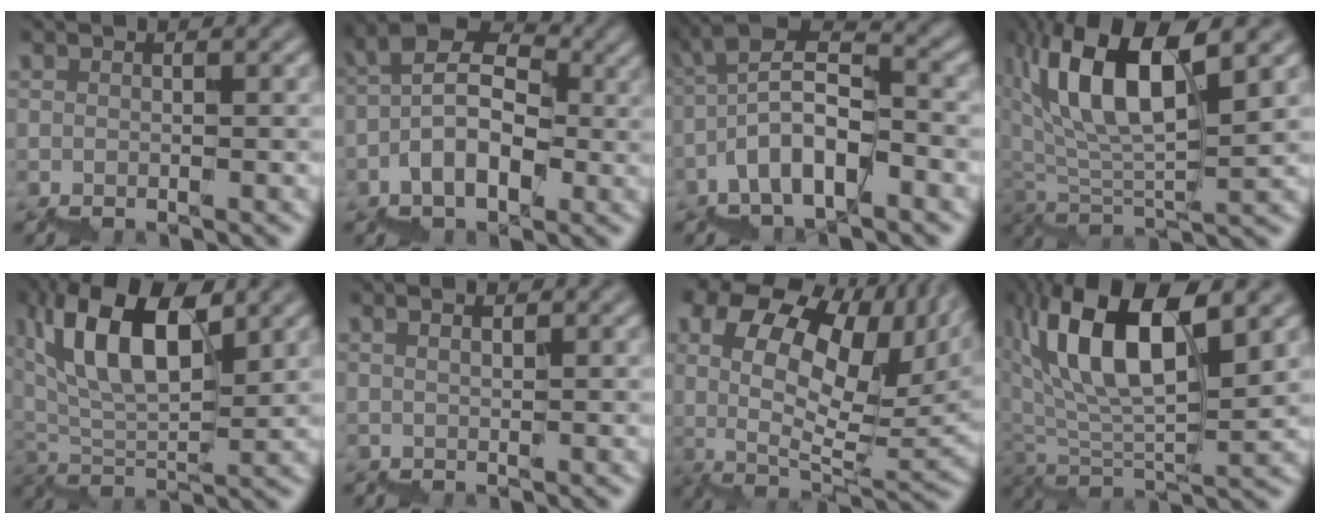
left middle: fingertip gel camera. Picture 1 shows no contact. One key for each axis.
{"total": 6.4, "fx": -0.1, "fy": 4.1, "fz": 4.9, "tx": -0.076, "ty": 0.033, "tz": -0.003}
{"total": 6.8, "fx": -1.9, "fy": 3.0, "fz": 5.7, "tx": -0.106, "ty": 0.028, "tz": -0.034}
{"total": 9.9, "fx": 6.3, "fy": 2.6, "fz": 7.2, "tx": -0.142, "ty": 0.023, "tz": 0.121}
{"total": 9.1, "fx": 5.7, "fy": 3.1, "fz": 6.4, "tx": -0.122, "ty": 0.023, "tz": 0.105}
{"total": 1.5, "fx": 1.3, "fy": 0.1, "fz": 0.6, "tx": 0.008, "ty": 0.004, "tz": 0.025}
{"total": 17.1, "fx": 7.1, "fy": 8.9, "fz": 12.7, "tx": -0.197, "ty": 0.030, "tz": 0.141}
{"total": 11.0, "fx": 6.7, "fy": 3.4, "fz": 8.0, "tx": -0.160, "ty": 0.024, "tz": 0.130}